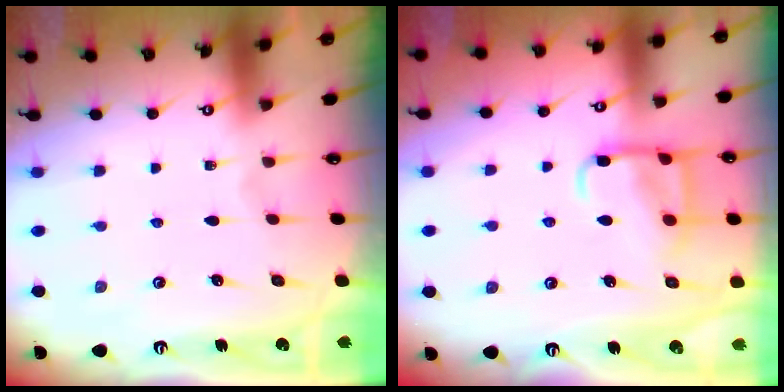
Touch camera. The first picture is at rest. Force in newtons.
{"total": 11.8, "press": 11.7, "slide": 1.2}